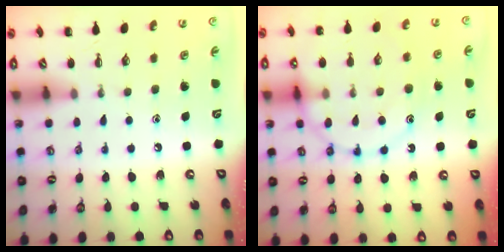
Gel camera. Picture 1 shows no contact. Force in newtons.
{"total": 15.1, "press": 15.0, "slide": 1.4}